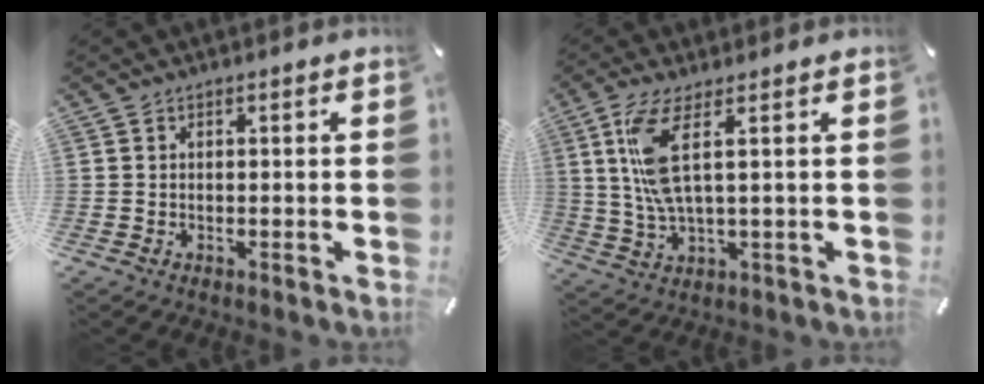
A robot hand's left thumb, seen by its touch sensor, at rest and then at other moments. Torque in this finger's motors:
{"motor_torque": [1.13, 1.20, 0.68, -0.02, 0.53]}